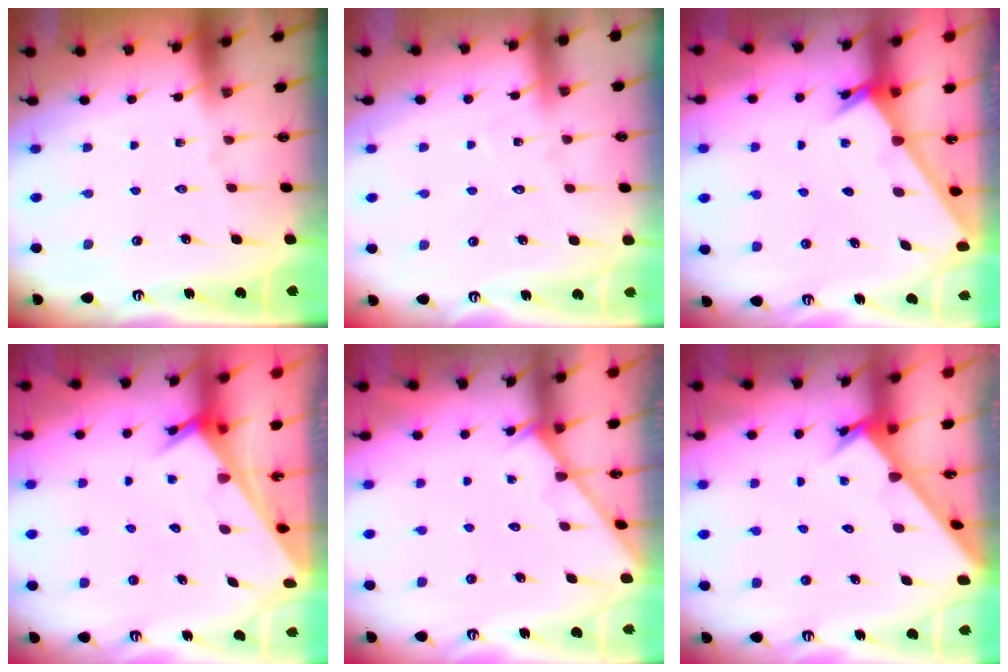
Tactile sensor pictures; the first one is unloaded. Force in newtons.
{"total": 4.1, "press": 4.0, "slide": 0.4}
{"total": 2.4, "press": 2.4, "slide": 0.2}
{"total": 3.2, "press": 3.2, "slide": 0.2}
{"total": 2.4, "press": 2.4, "slide": 0.2}
{"total": 2.5, "press": 2.5, "slide": 0.2}